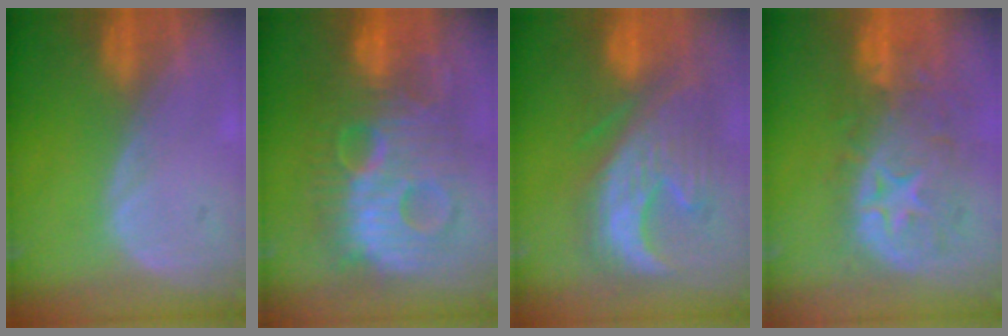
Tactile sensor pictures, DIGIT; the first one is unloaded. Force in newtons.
{"total": 13.4, "press": 13.4, "slide": 1.2}
{"total": 11.1, "press": 10.7, "slide": 2.9}
{"total": 11.1, "press": 9.8, "slide": 5.2}